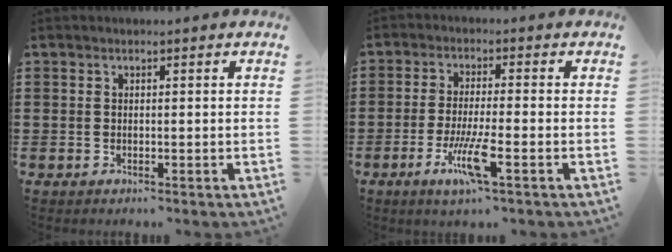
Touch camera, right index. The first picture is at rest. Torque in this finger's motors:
{"motor_torque": [1.08, -0.16, 0.33, 0.12]}